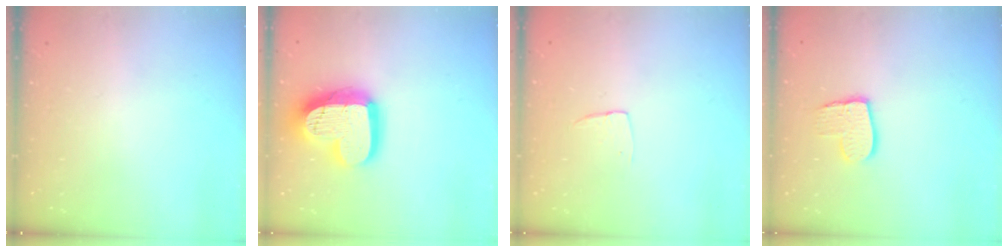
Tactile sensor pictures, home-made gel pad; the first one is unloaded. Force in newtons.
{"total": 18.7, "press": 18.6, "slide": 1.5}
{"total": 3.7, "press": 3.7, "slide": 0.2}
{"total": 9.8, "press": 9.8, "slide": 0.9}